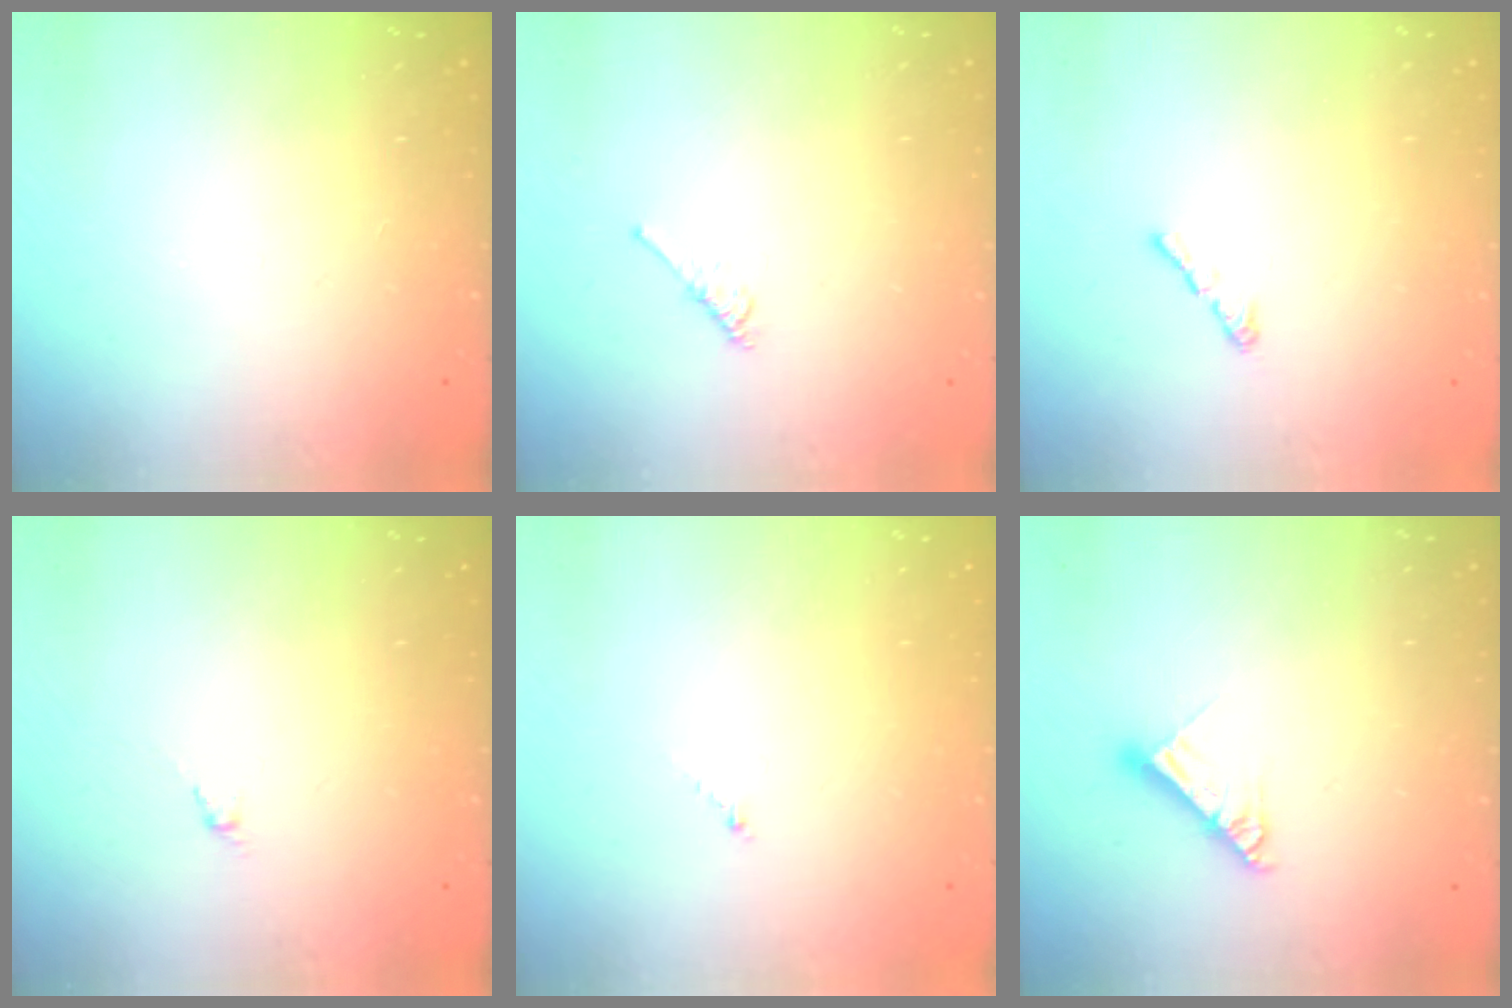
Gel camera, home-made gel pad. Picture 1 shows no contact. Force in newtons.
{"total": 2.1, "press": 2.1, "slide": 0.4}
{"total": 1.3, "press": 1.2, "slide": 0.6}
{"total": 0.0}
{"total": 0.0}
{"total": 8.6, "press": 8.6, "slide": 0.8}